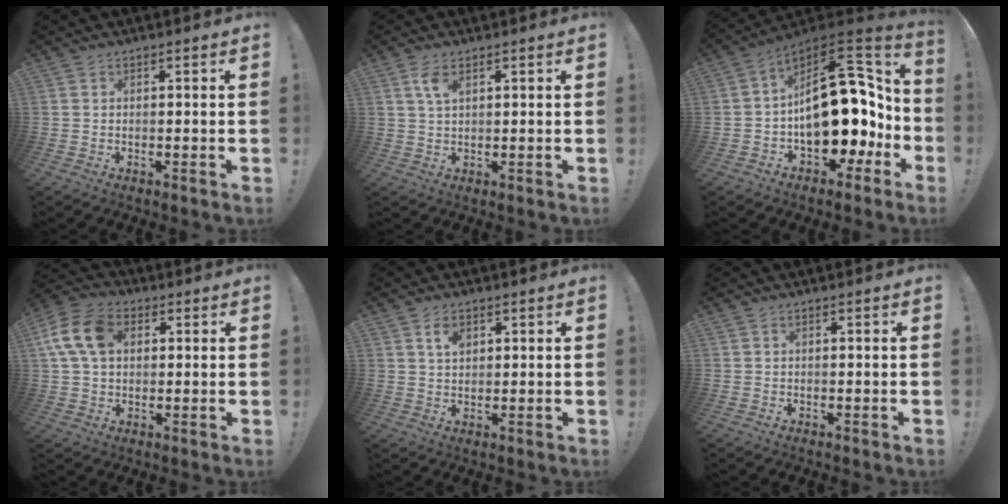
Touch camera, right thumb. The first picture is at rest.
{"total": 4.3, "force": [1.9, 1.9, 3.3], "torque": [-0.055, -0.004, 0.032]}
{"total": 24.2, "force": [-1.0, 15.2, 18.8], "torque": [-0.268, 0.010, 0.012]}
{"total": 13.2, "force": [3.7, 9.3, 8.6], "torque": [-0.159, 0.004, 0.070]}
{"total": 4.0, "force": [1.9, 2.4, 2.6], "torque": [-0.036, -0.006, 0.031]}
{"total": 0.0}